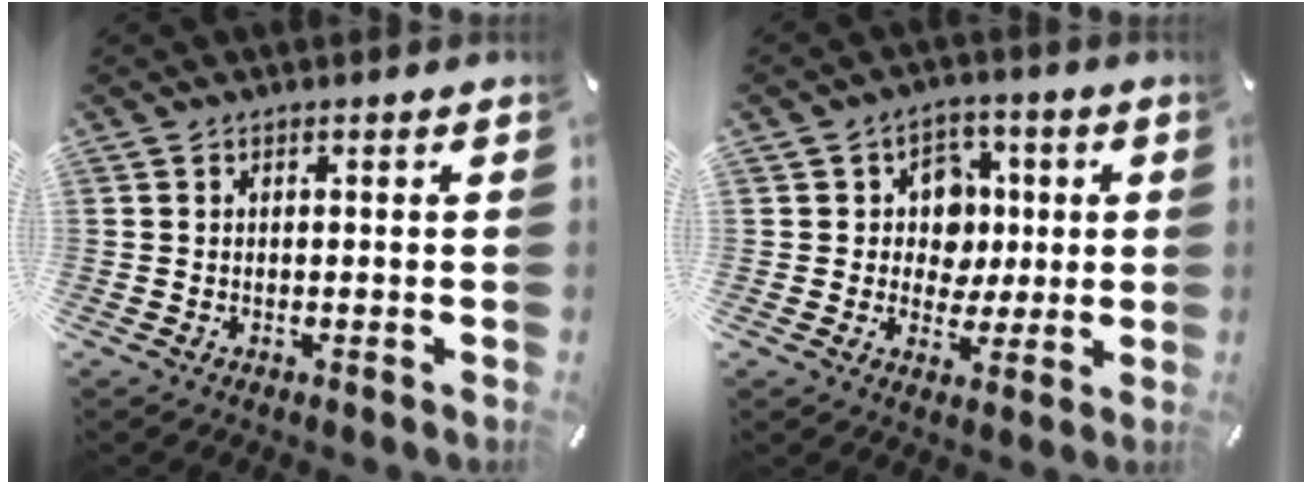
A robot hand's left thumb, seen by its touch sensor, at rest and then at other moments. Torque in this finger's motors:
{"motor_torque": [0.90, 1.09, 0.31, -0.33, 0.03]}